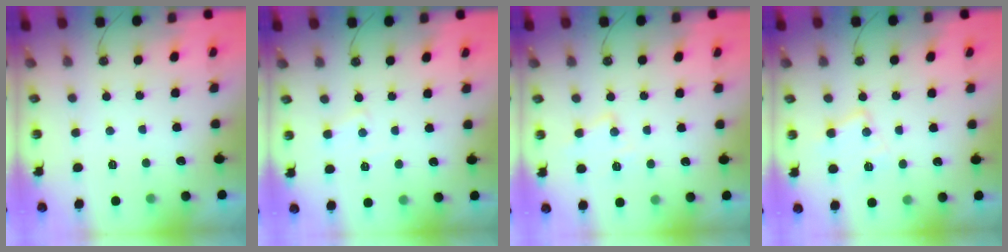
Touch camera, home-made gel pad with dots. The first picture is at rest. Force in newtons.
{"total": 4.6, "press": 4.5, "slide": 0.7}
{"total": 9.0, "press": 9.0, "slide": 0.7}
{"total": 10.7, "press": 10.7, "slide": 0.8}